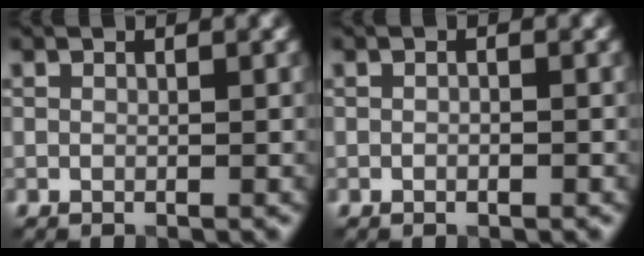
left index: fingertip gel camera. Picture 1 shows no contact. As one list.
[{"total": 0.7, "force": [-0.2, 0.2, 0.6], "torque": [-0.011, -0.003, -0.004]}]